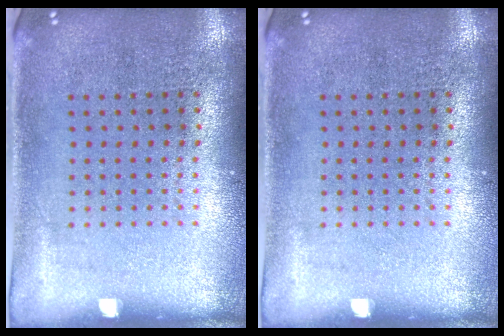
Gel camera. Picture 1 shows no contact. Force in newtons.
{"total": 0.0}